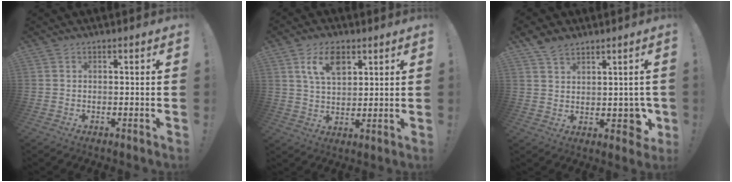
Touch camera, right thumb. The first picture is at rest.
{"total": 9.0, "force": [4.6, 5.0, 5.8], "torque": [-0.101, -0.005, 0.086]}
{"total": 9.7, "force": [3.9, 7.3, 5.0], "torque": [-0.069, -0.022, 0.088]}